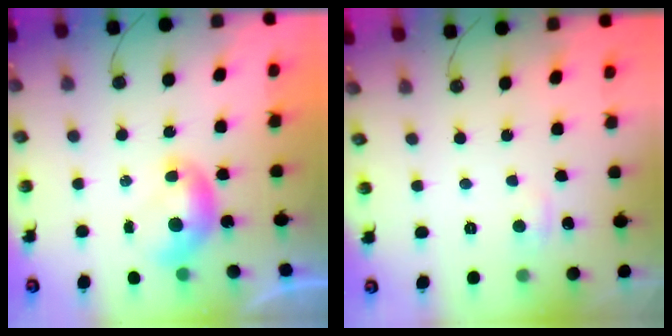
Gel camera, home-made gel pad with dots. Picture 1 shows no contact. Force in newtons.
{"total": 2.3, "press": 2.2, "slide": 0.5}